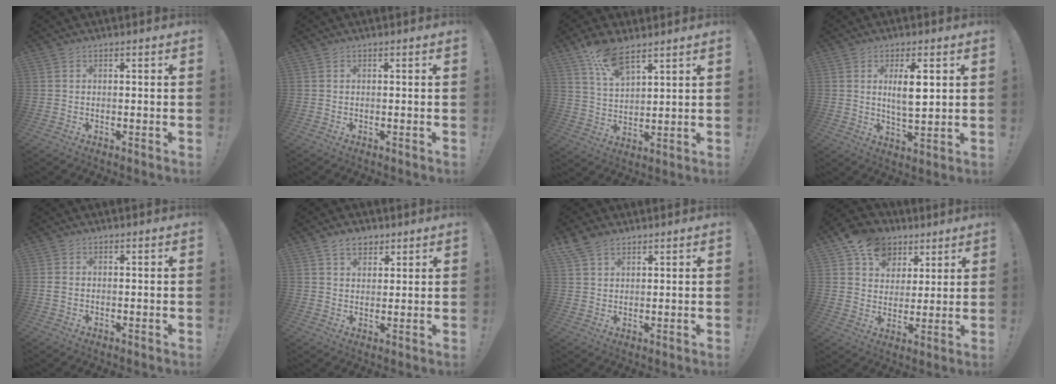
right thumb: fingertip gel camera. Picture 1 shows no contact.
{"total": 0.0}
{"total": 9.8, "force": [7.5, 3.3, 5.3], "torque": [-0.103, -0.041, 0.141]}
{"total": 8.2, "force": [2.2, 2.6, 7.5], "torque": [-0.124, -0.010, 0.031]}
{"total": 1.2, "force": [0.0, 0.9, 0.8], "torque": [-0.018, 0.005, 0.001]}
{"total": 6.0, "force": [3.8, 3.9, 2.6], "torque": [-0.040, -0.011, 0.070]}
{"total": 6.0, "force": [4.3, 3.3, 2.5], "torque": [-0.045, -0.016, 0.084]}
{"total": 12.2, "force": [7.0, 9.1, 4.2], "torque": [-0.071, -0.039, 0.136]}